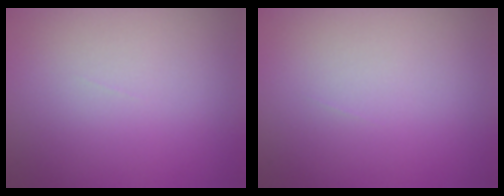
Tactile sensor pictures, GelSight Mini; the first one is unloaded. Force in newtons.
{"total": 0.0}